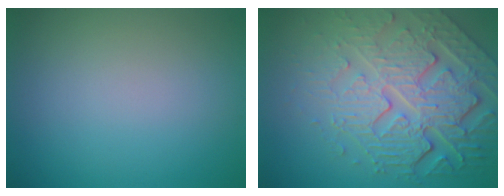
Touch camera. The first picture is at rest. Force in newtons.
{"total": 8.6, "press": 5.9, "slide": 6.2}